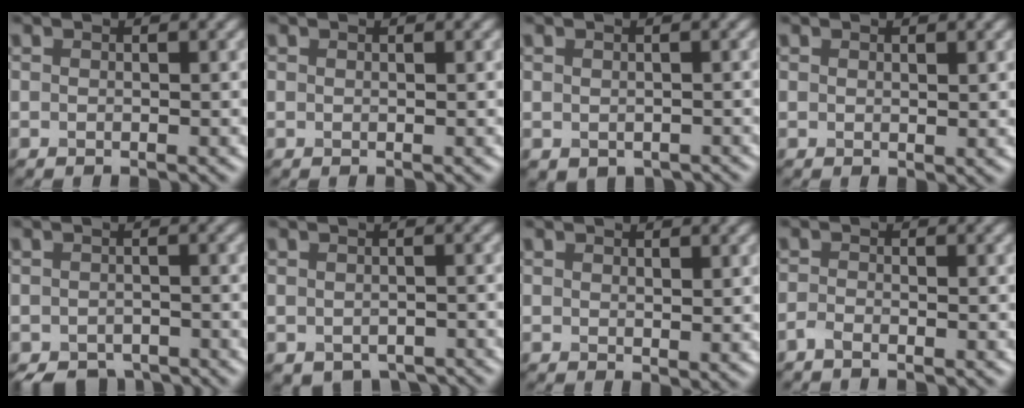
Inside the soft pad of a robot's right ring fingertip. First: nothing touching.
{"total": 0.0}
{"total": 1.3, "force": [-0.7, 0.9, 0.6], "torque": [-0.009, -0.011, -0.007]}
{"total": 0.5, "force": [0.3, 0.3, 0.3], "torque": [-0.003, 0.000, 0.005]}
{"total": 3.4, "force": [-2.8, 1.7, 1.1], "torque": [-0.004, -0.009, -0.045]}
{"total": 2.9, "force": [-2.2, 1.5, 1.1], "torque": [-0.009, -0.013, -0.030]}
{"total": 1.1, "force": [0.7, 0.5, 0.7], "torque": [-0.010, -0.005, 0.017]}
{"total": 1.1, "force": [-0.9, 0.3, 0.5], "torque": [-0.014, -0.001, -0.022]}